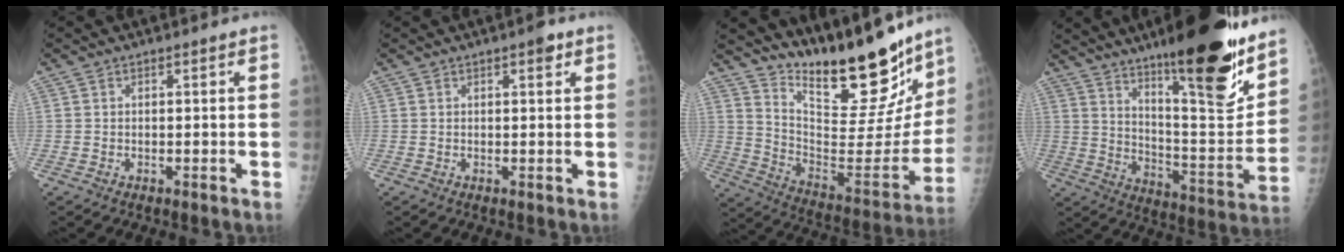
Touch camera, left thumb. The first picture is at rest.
{"total": 1.9, "force": [1.0, 0.7, 1.4], "torque": [-0.014, -0.001, 0.011]}
{"total": 27.2, "force": [21.9, 7.5, 14.3], "torque": [-0.180, -0.129, 0.330]}
{"total": 24.0, "force": [15.7, 4.9, 17.5], "torque": [-0.235, -0.089, 0.251]}